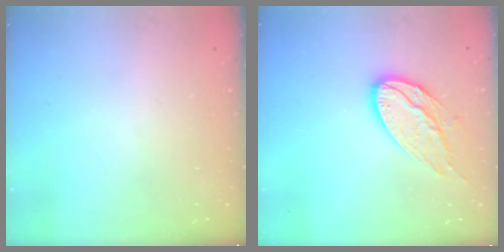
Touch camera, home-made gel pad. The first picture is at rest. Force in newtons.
{"total": 12.9, "press": 12.9, "slide": 1.0}